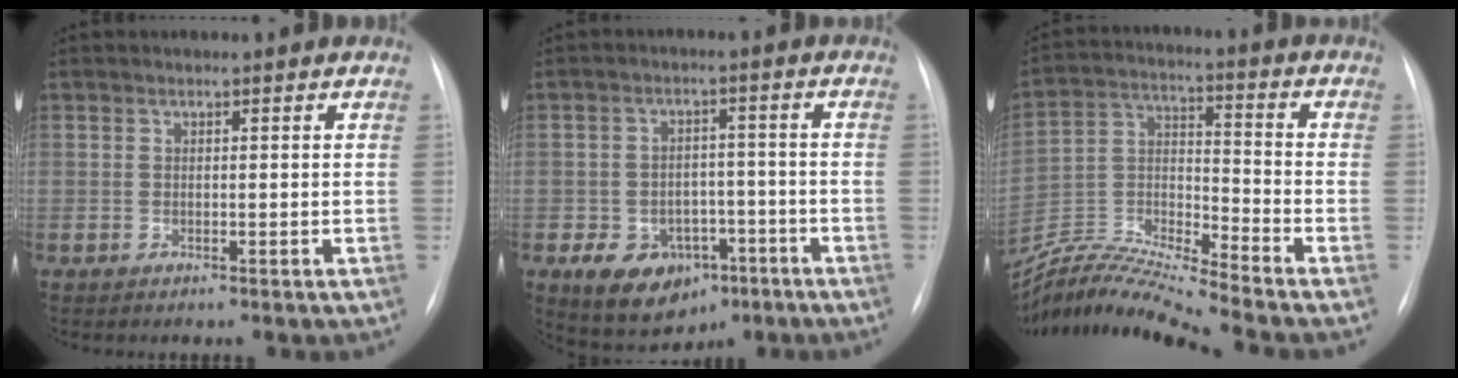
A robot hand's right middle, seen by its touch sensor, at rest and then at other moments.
{"total": 9.8, "force": [-4.9, 6.8, 5.0], "torque": [-0.085, 0.013, -0.065]}
{"total": 13.8, "force": [-13.0, -2.2, 3.9], "torque": [-0.073, 0.013, -0.251]}